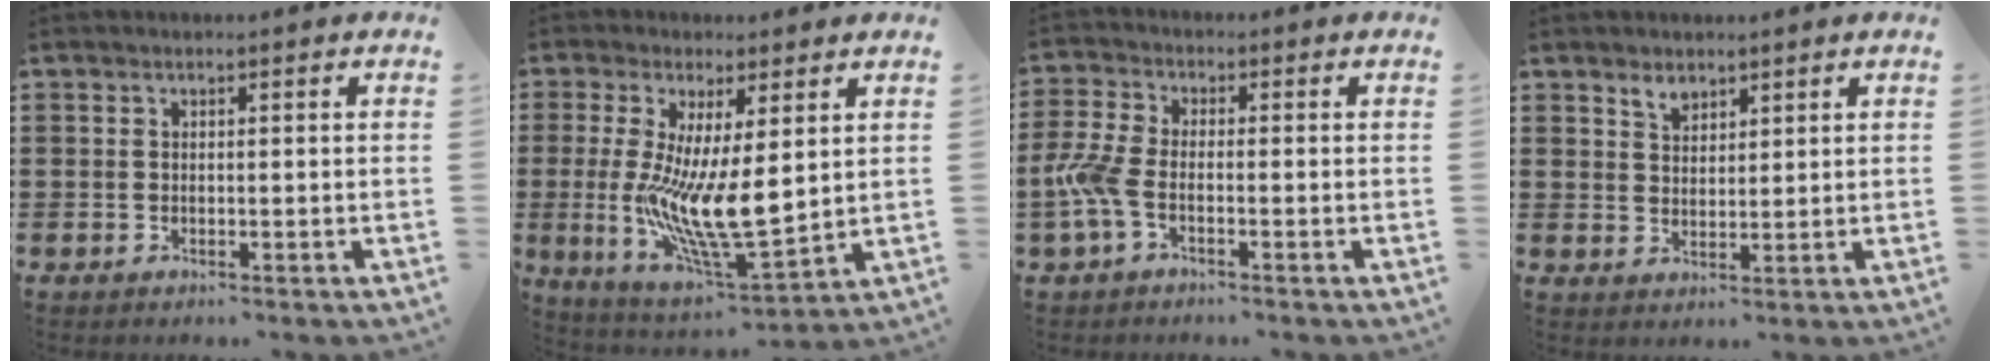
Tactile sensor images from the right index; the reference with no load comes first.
{"total": 11.3, "force": [0.4, 3.6, 10.7], "torque": [-0.198, -0.026, 0.011]}
{"total": 5.4, "force": [-1.9, 2.1, 4.5], "torque": [-0.120, -0.010, -0.044]}
{"total": 2.3, "force": [2.1, 1.0, 0.5], "torque": [-0.015, 0.001, 0.040]}